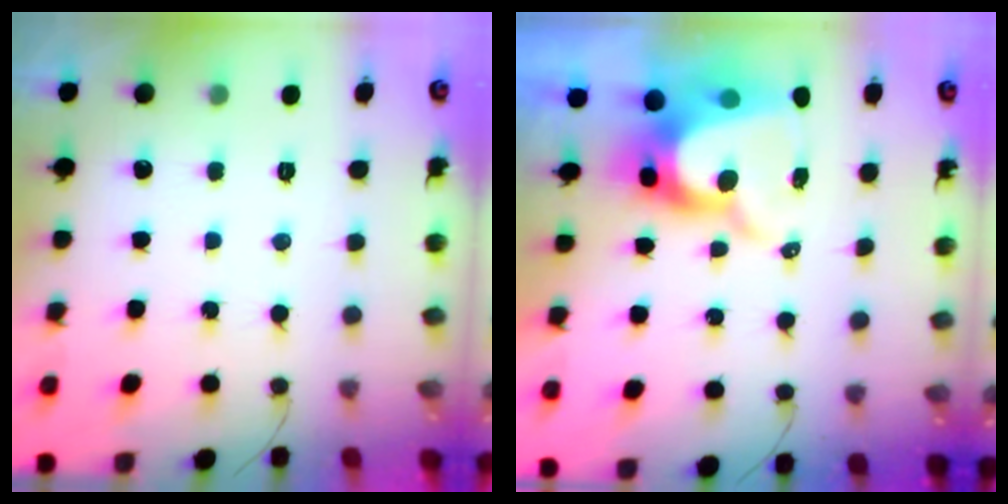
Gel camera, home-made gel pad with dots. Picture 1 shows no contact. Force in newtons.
{"total": 12.1, "press": 12.1, "slide": 1.0}